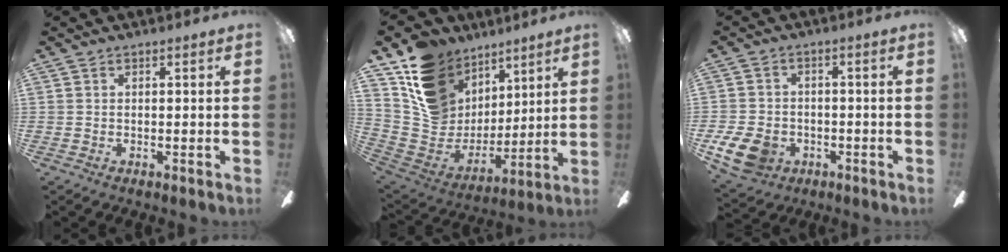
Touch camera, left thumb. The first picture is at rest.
{"total": 16.9, "force": [8.9, 13.0, 6.0], "torque": [-0.124, -0.048, 0.184]}
{"total": 8.4, "force": [-4.0, 6.0, 4.4], "torque": [-0.111, 0.017, -0.074]}